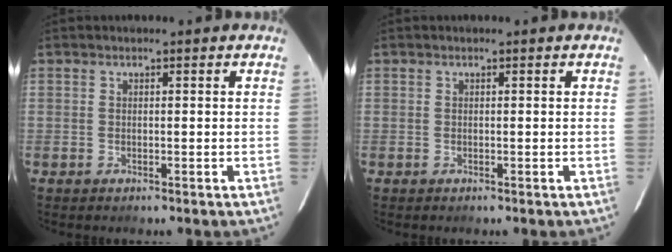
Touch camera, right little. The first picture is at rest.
{"total": 0.0}